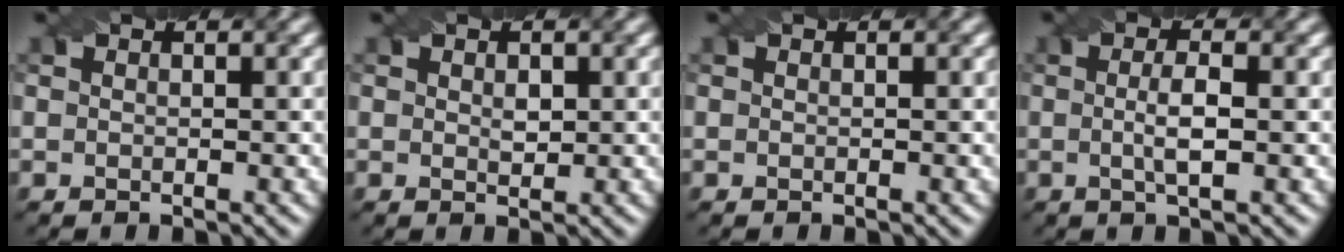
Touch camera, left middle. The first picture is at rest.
{"total": 1.1, "force": [0.3, 0.6, 0.8], "torque": [-0.013, -0.003, 0.007]}
{"total": 0.0}
{"total": 2.6, "force": [-0.1, 0.6, 2.5], "torque": [-0.048, 0.001, -0.004]}